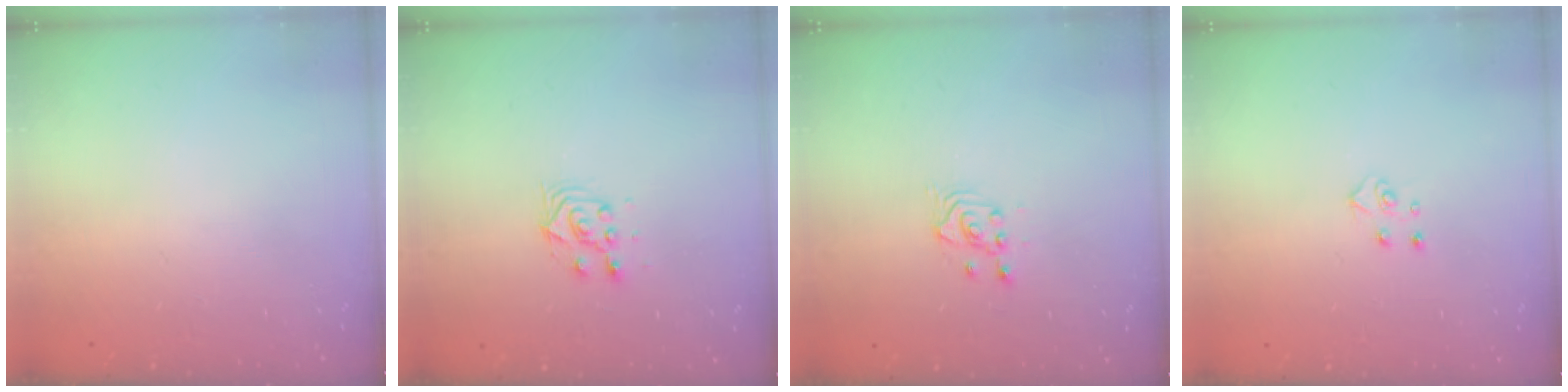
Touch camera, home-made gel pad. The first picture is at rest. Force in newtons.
{"total": 7.0, "press": 7.0, "slide": 0.7}
{"total": 2.7, "press": 2.7, "slide": 0.3}
{"total": 3.9, "press": 3.9, "slide": 0.4}